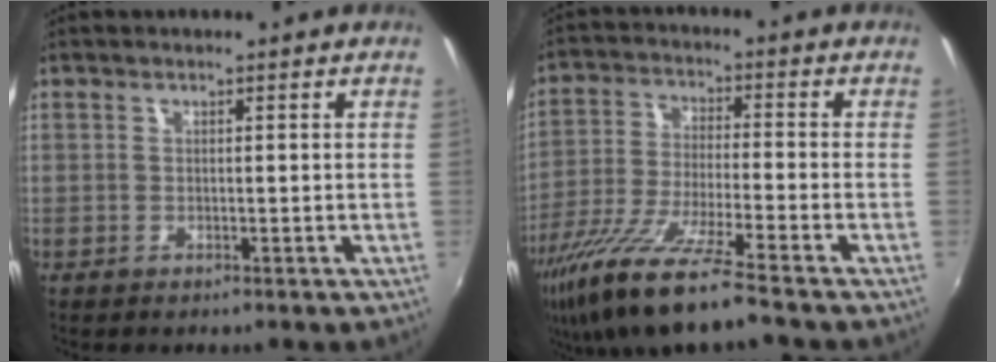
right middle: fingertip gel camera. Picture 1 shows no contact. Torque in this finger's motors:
{"motor_torque": [1.43, -0.70, 0.86, 0.21]}